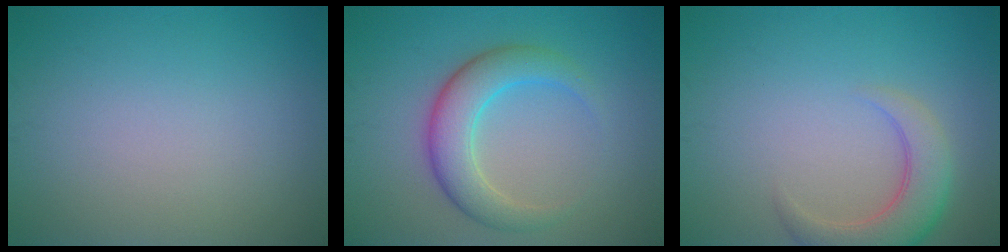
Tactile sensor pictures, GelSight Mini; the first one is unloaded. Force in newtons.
{"total": 4.8, "press": 4.8, "slide": 0.3}
{"total": 4.4, "press": 4.4, "slide": 0.4}